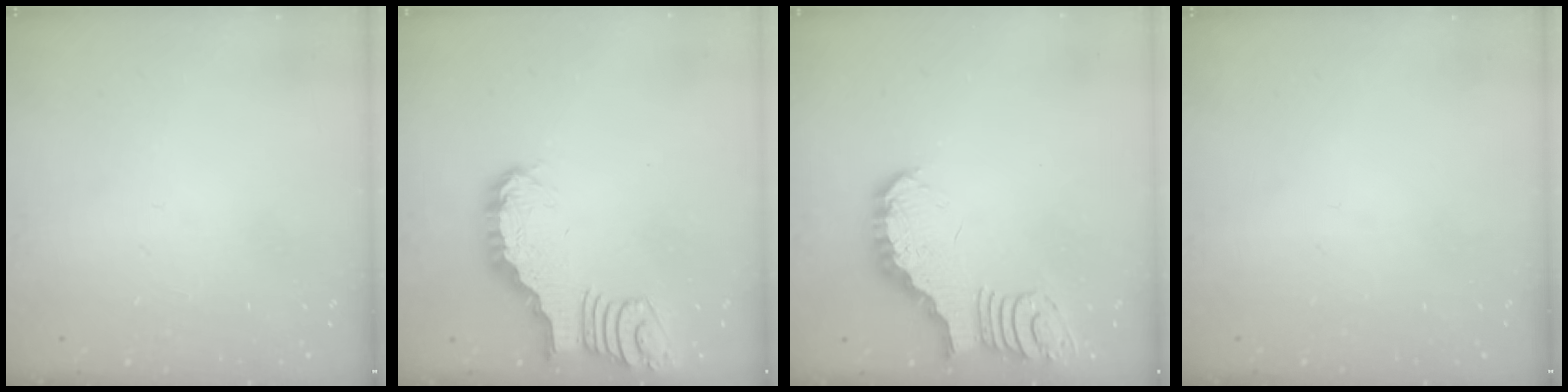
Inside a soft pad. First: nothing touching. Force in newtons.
{"total": 2.0, "press": 2.0, "slide": 0.1}
{"total": 3.7, "press": 3.6, "slide": 0.5}
{"total": 0.0}